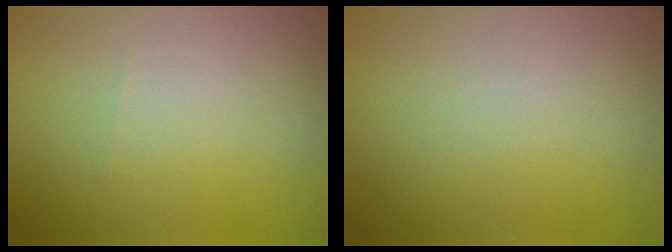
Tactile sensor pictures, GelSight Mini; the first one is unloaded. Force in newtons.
{"total": 0.0}